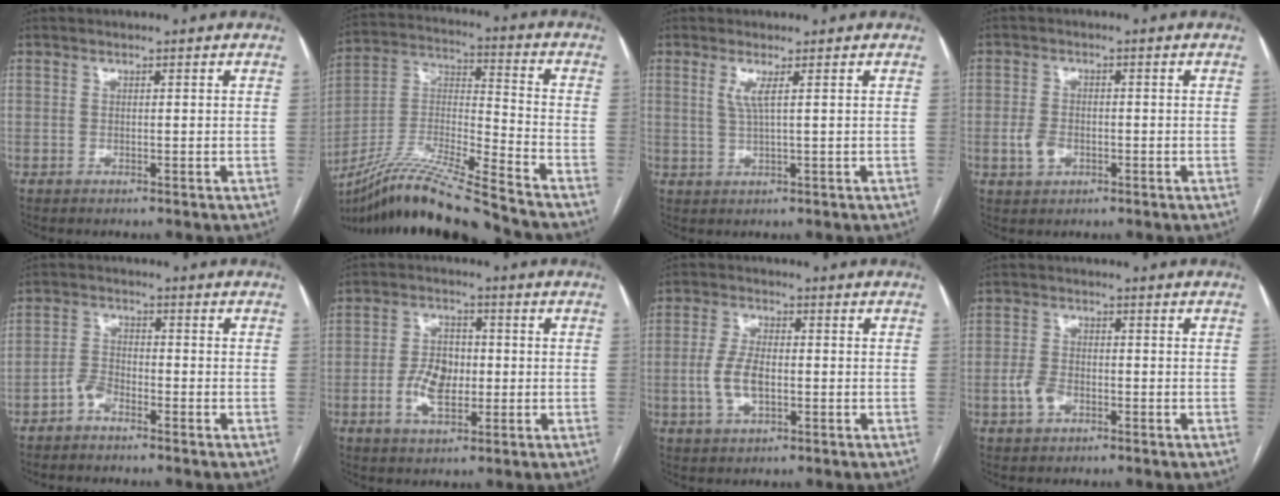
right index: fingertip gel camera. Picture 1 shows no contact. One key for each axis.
{"total": 19.3, "fx": -16.8, "fy": -1.1, "fz": 9.5, "tx": -0.206, "ty": -0.021, "tz": -0.308}
{"total": 2.5, "fx": 0.9, "fy": -0.2, "fz": 2.3, "tx": -0.055, "ty": -0.002, "tz": 0.020}
{"total": 3.4, "fx": -1.1, "fy": 2.4, "fz": 2.3, "tx": -0.047, "ty": 0.004, "tz": -0.014}
{"total": 3.0, "fx": -2.2, "fy": 1.4, "fz": 1.5, "tx": -0.033, "ty": 0.006, "tz": -0.043}
{"total": 7.2, "fx": -1.4, "fy": 4.1, "fz": 5.8, "tx": -0.120, "ty": 0.013, "tz": -0.022}
{"total": 6.3, "fx": -1.2, "fy": 2.9, "fz": 5.4, "tx": -0.121, "ty": 0.004, "tz": -0.020}
{"total": 3.8, "fx": -1.6, "fy": 2.4, "fz": 2.5, "tx": -0.055, "ty": 0.006, "tz": -0.029}